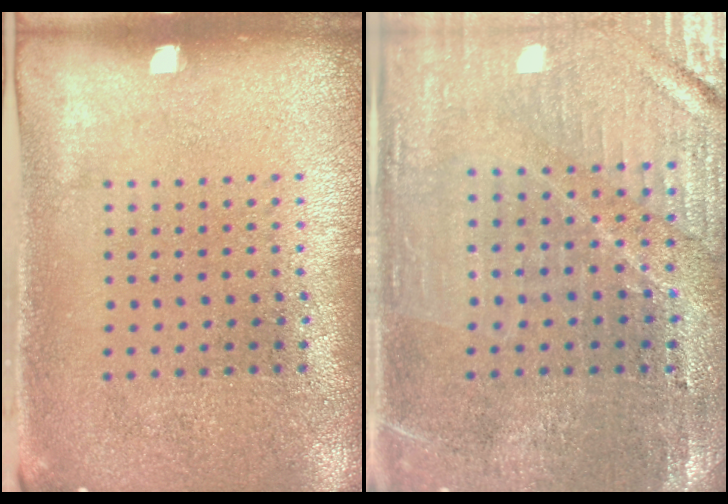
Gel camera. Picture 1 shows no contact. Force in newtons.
{"total": 1.7, "press": 1.7, "slide": 0.3}